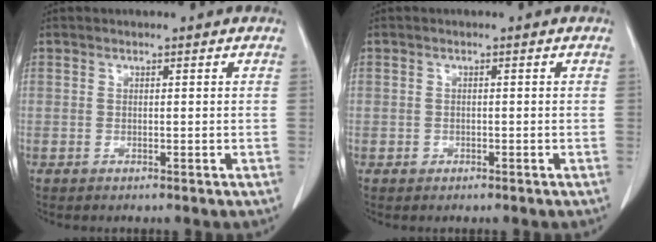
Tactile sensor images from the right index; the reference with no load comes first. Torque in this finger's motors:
{"motor_torque": [-1.06, 0.78, -1.05, -0.17]}